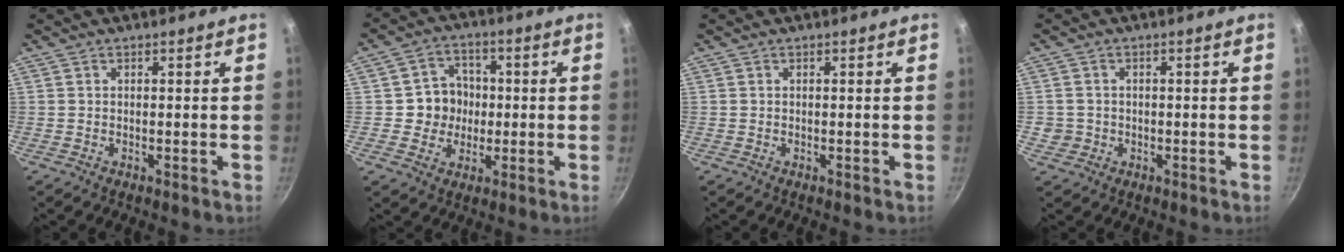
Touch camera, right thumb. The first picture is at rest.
{"total": 7.7, "force": [-0.3, 7.2, 2.7], "torque": [-0.001, 0.013, -0.013]}
{"total": 0.0}
{"total": 3.0, "force": [-0.5, 2.9, 0.7], "torque": [-0.005, 0.009, -0.005]}